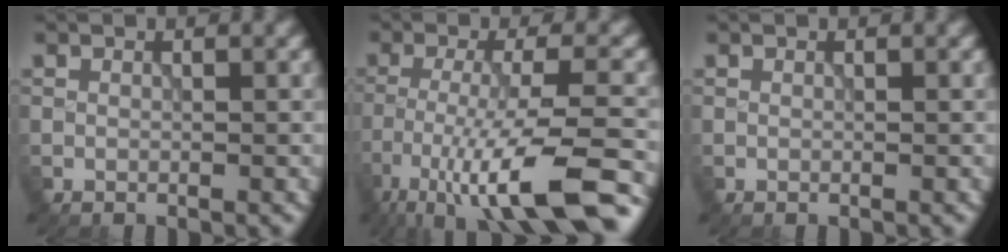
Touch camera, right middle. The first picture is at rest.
{"total": 11.5, "force": [-7.3, 2.4, 8.5], "torque": [-0.150, 0.000, -0.121]}
{"total": 0.0}